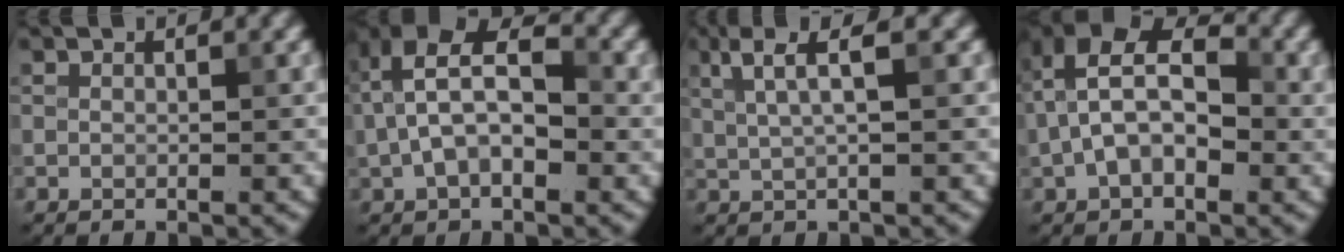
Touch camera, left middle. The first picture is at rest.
{"total": 7.1, "force": [0.2, 4.0, 5.8], "torque": [-0.116, 0.020, -0.007]}
{"total": 3.7, "force": [1.5, 0.8, 3.2], "torque": [-0.058, 0.003, 0.030]}
{"total": 7.8, "force": [0.0, 4.6, 6.3], "torque": [-0.111, 0.026, -0.016]}